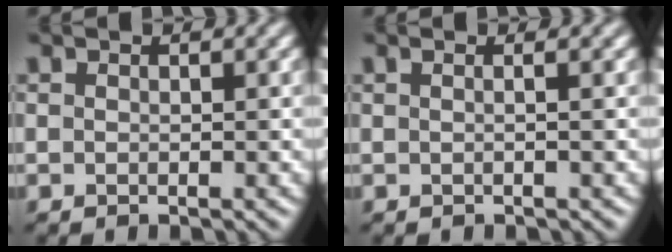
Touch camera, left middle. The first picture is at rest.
{"total": 1.0, "force": [0.2, 0.0, 0.9], "torque": [-0.015, -0.010, -0.007]}